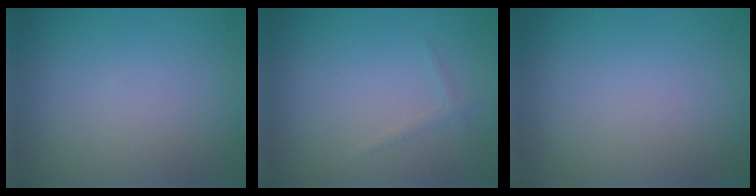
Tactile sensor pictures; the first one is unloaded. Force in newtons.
{"total": 0.7, "press": 0.7, "slide": 0.0}
{"total": 0.0}